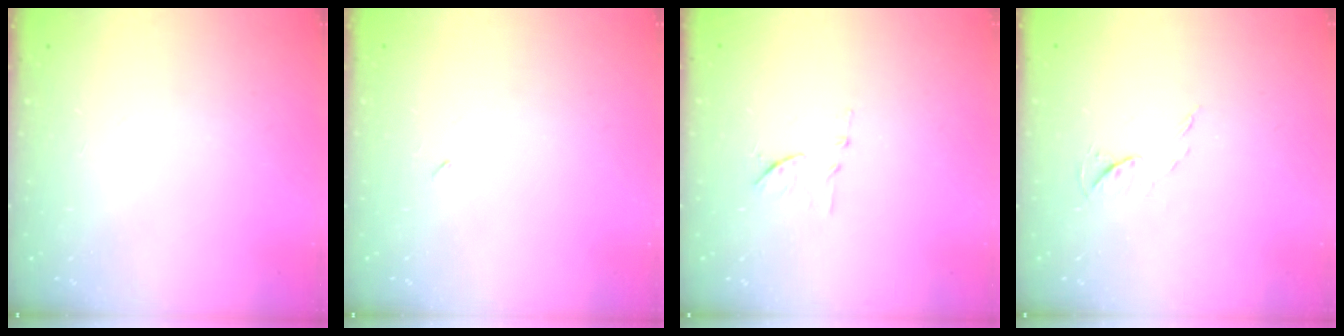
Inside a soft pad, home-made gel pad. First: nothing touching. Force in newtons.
{"total": 2.2, "press": 1.8, "slide": 1.2}
{"total": 8.2, "press": 8.2, "slide": 0.2}
{"total": 4.6, "press": 4.6, "slide": 0.6}